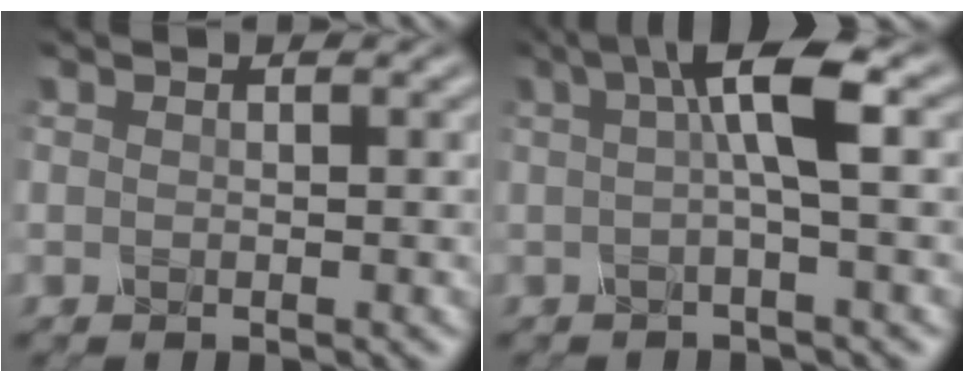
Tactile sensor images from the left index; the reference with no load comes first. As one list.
[{"total": 4.9, "force": [0.8, 0.7, 4.8], "torque": [-0.080, 0.007, 0.009]}]